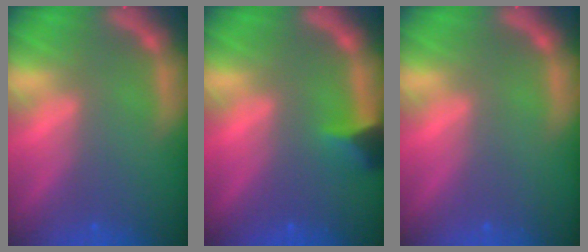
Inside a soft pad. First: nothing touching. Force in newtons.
{"total": 2.4}
{"total": 0.0}